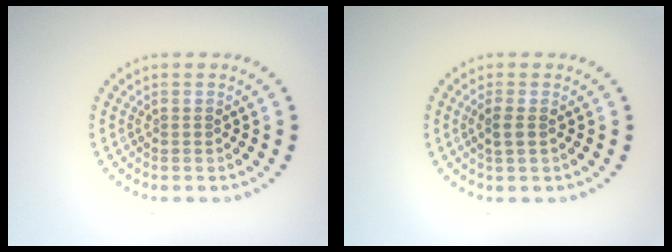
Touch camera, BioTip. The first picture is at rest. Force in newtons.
{"total": 1.4, "press": 1.3, "slide": 0.4}